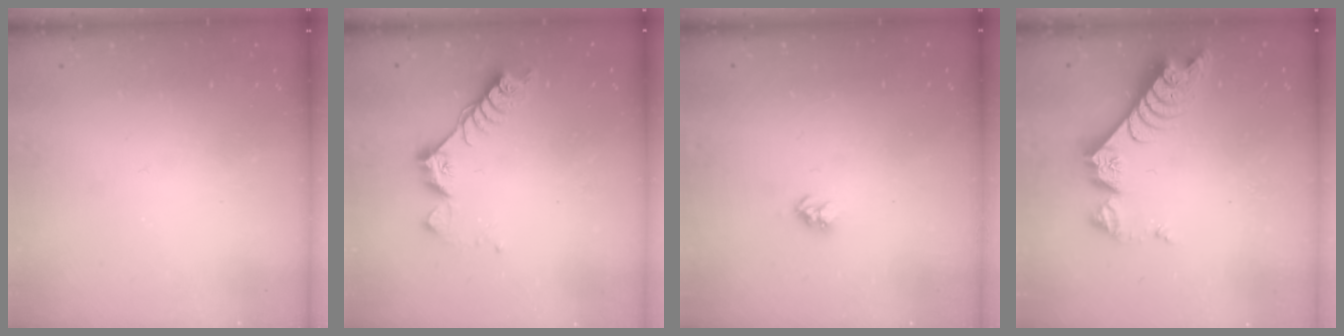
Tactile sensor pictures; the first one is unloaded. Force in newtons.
{"total": 9.8, "press": 9.7, "slide": 1.1}
{"total": 3.0, "press": 3.0, "slide": 0.3}
{"total": 10.1, "press": 10.0, "slide": 1.0}